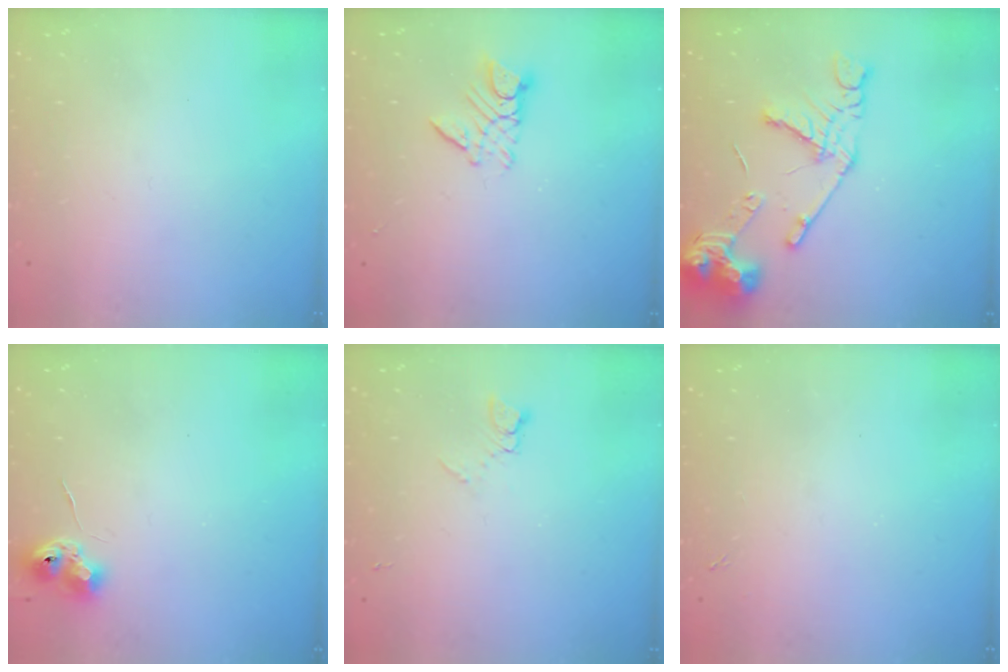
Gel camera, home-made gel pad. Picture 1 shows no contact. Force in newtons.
{"total": 8.8, "press": 8.7, "slide": 0.7}
{"total": 14.7, "press": 14.6, "slide": 1.6}
{"total": 7.1, "press": 7.1, "slide": 0.7}
{"total": 3.3, "press": 3.3, "slide": 0.5}
{"total": 1.7, "press": 1.6, "slide": 0.3}